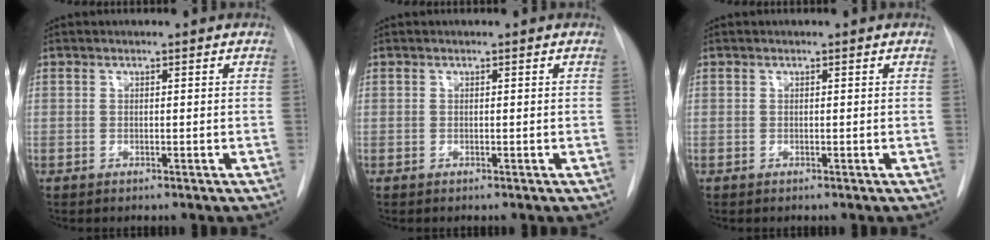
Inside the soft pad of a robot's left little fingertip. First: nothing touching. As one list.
[{"total": 0.0}, {"total": 0.0}]